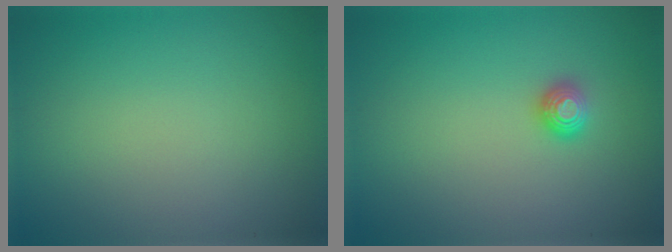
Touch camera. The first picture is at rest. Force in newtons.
{"total": 1.1, "press": 1.1, "slide": 0.4}